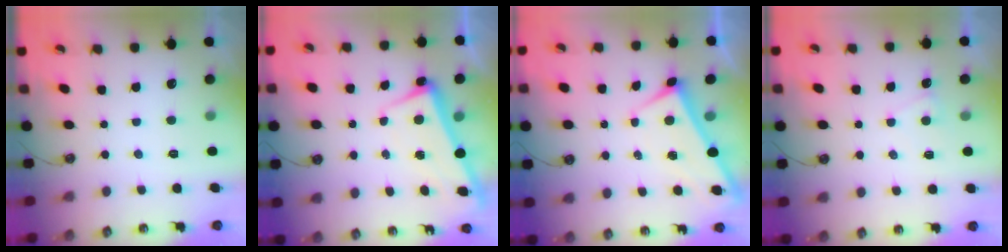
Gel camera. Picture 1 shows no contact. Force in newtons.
{"total": 2.2, "press": 2.1, "slide": 0.8}
{"total": 1.4, "press": 1.3, "slide": 0.3}
{"total": 1.2, "press": 1.1, "slide": 0.4}